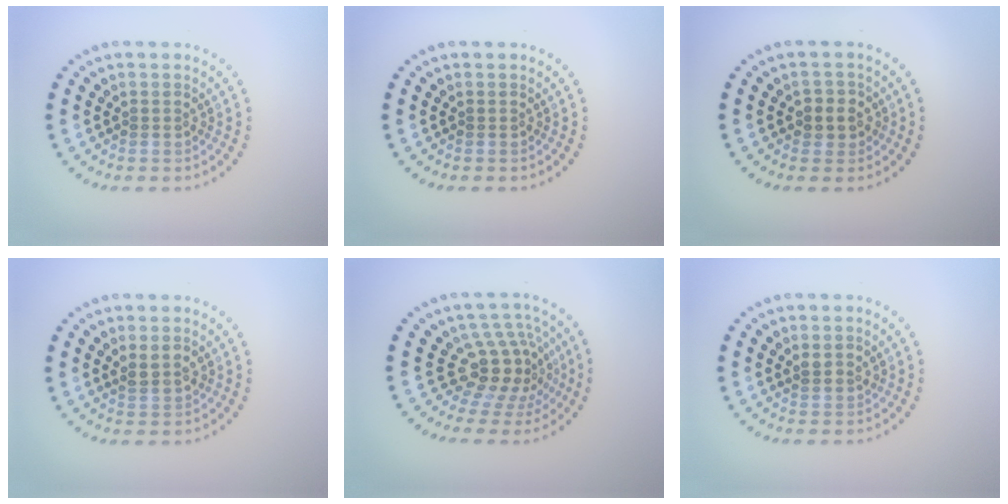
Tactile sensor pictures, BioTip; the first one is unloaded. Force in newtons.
{"total": 0.0}
{"total": 2.3, "press": 2.2, "slide": 0.7}
{"total": 1.6, "press": 1.5, "slide": 0.5}
{"total": 4.6, "press": 3.5, "slide": 3.0}
{"total": 1.0, "press": 0.7, "slide": 0.7}